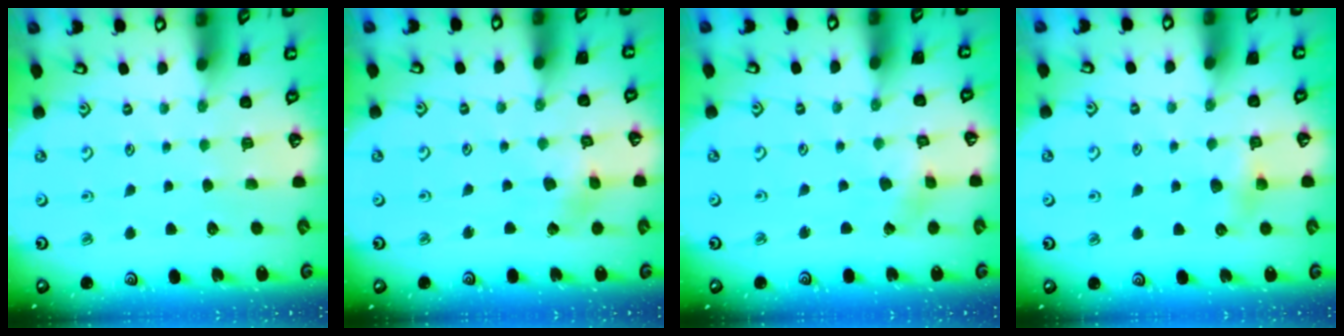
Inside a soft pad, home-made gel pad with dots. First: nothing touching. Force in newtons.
{"total": 3.4, "press": 3.4, "slide": 0.4}
{"total": 2.3, "press": 2.3, "slide": 0.1}
{"total": 5.9, "press": 5.8, "slide": 1.1}